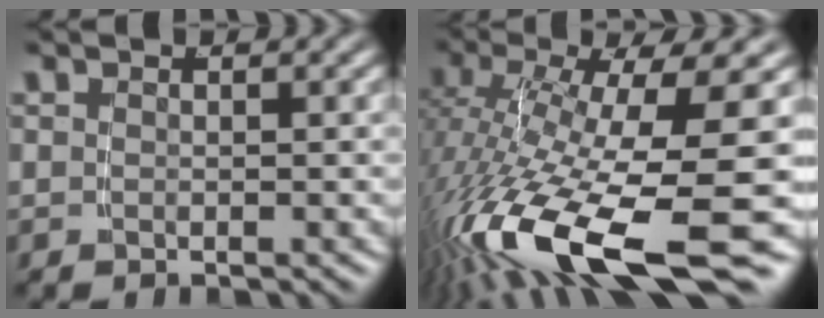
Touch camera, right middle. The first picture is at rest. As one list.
[{"total": 12.4, "force": [-5.0, 4.4, 10.5], "torque": [-0.201, -0.048, -0.046]}]